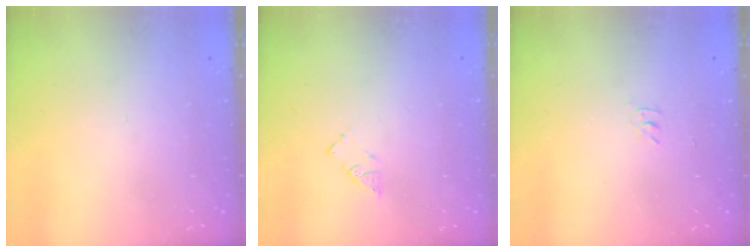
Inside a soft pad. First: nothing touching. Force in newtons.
{"total": 2.9, "press": 2.9, "slide": 0.4}
{"total": 2.8, "press": 2.8, "slide": 0.4}